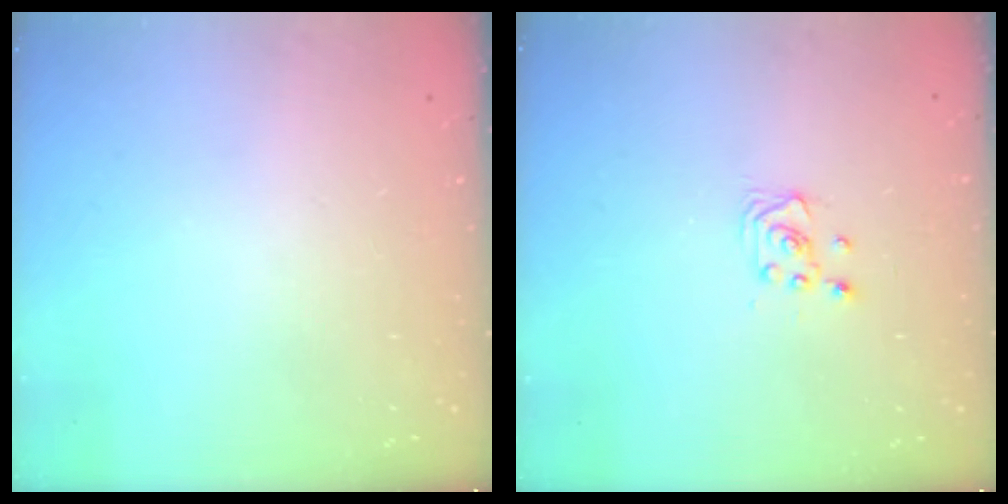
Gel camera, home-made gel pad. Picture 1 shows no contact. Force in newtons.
{"total": 2.2, "press": 2.2, "slide": 0.3}